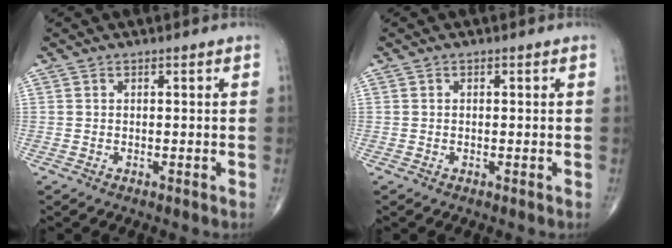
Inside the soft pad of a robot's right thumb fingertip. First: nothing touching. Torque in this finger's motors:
{"motor_torque": [-0.31, -0.09, -0.01, 0.10, -0.02]}